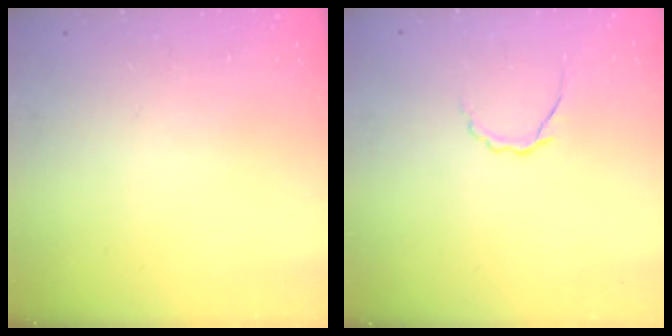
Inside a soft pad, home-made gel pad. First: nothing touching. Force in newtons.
{"total": 5.3, "press": 5.2, "slide": 1.1}